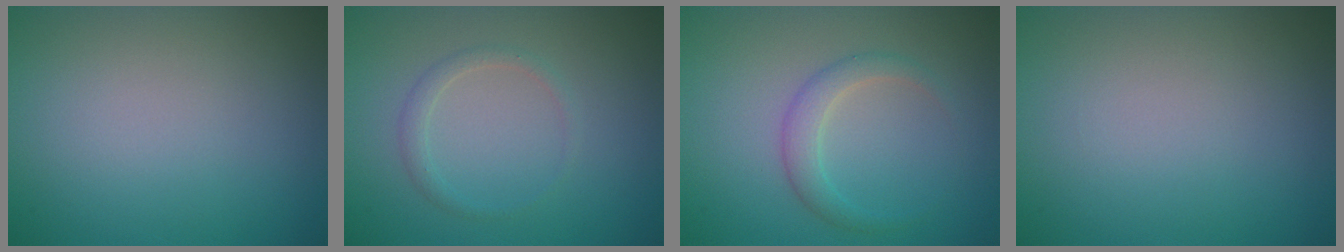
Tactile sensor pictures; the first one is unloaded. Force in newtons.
{"total": 1.2, "press": 1.2, "slide": 0.2}
{"total": 2.0, "press": 2.0, "slide": 0.0}
{"total": 0.0}